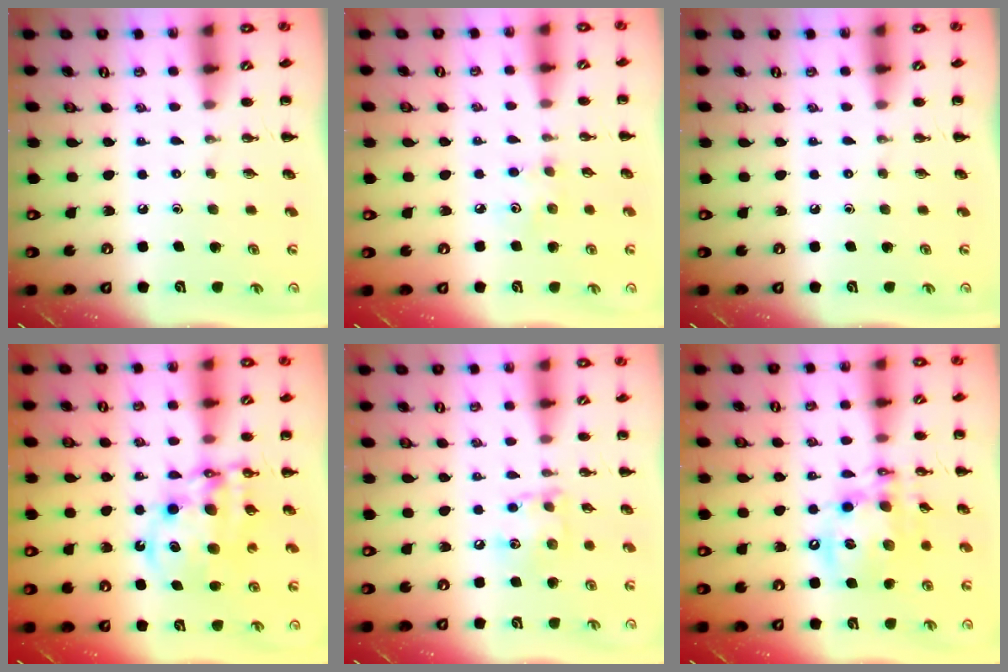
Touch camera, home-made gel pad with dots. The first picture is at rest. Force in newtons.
{"total": 3.3, "press": 3.2, "slide": 0.8}
{"total": 0.0}
{"total": 12.6, "press": 12.3, "slide": 2.6}
{"total": 9.2, "press": 9.2, "slide": 0.5}
{"total": 15.3, "press": 15.0, "slide": 3.1}